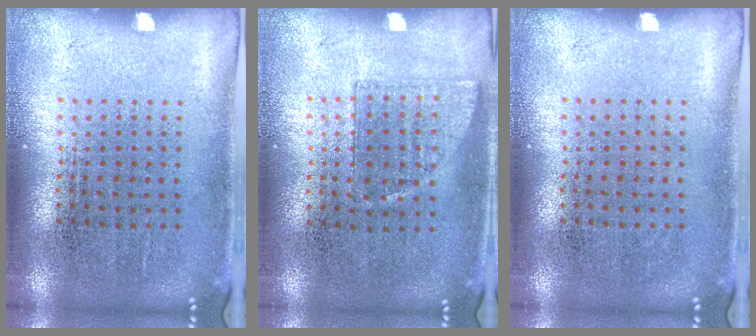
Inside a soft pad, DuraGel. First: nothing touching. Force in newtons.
{"total": 0.7, "press": 0.7, "slide": 0.2}
{"total": 0.0}